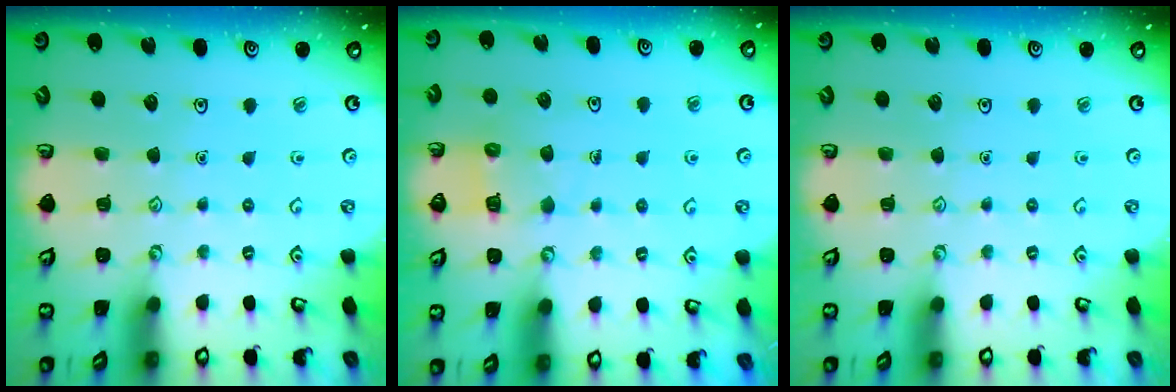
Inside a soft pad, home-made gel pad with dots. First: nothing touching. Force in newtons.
{"total": 7.1, "press": 7.1, "slide": 0.4}
{"total": 0.0}